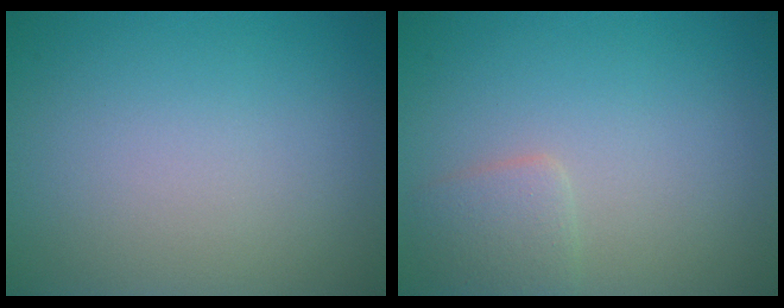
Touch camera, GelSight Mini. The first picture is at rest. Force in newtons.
{"total": 1.9, "press": 1.9, "slide": 0.1}